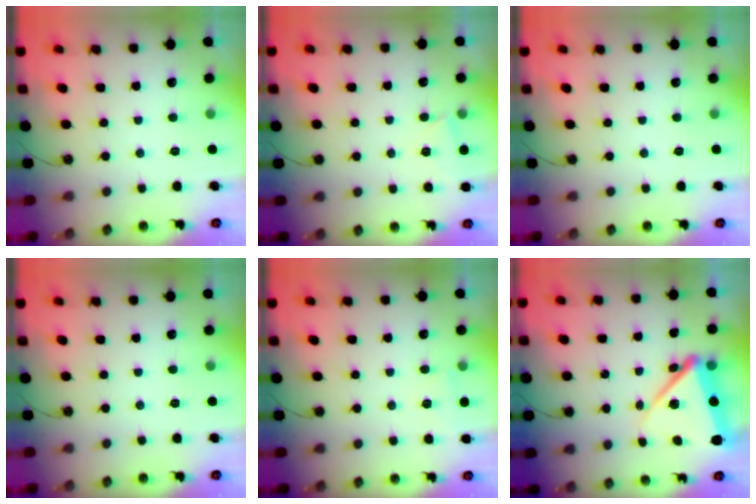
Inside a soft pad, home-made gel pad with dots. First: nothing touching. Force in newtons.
{"total": 4.3, "press": 3.9, "slide": 1.6}
{"total": 0.0}
{"total": 0.0}
{"total": 3.8, "press": 3.7, "slide": 0.5}
{"total": 12.1, "press": 12.0, "slide": 1.5}